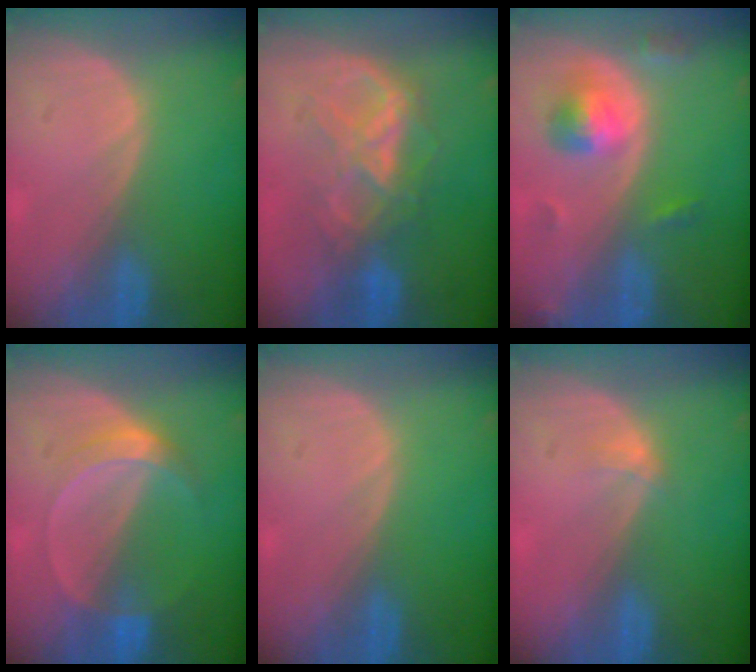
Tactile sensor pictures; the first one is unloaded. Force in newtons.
{"total": 6.6, "press": 6.6, "slide": 0.3}
{"total": 5.3, "press": 5.1, "slide": 1.5}
{"total": 5.0, "press": 4.5, "slide": 2.1}
{"total": 0.0}
{"total": 1.3, "press": 0.9, "slide": 0.9}